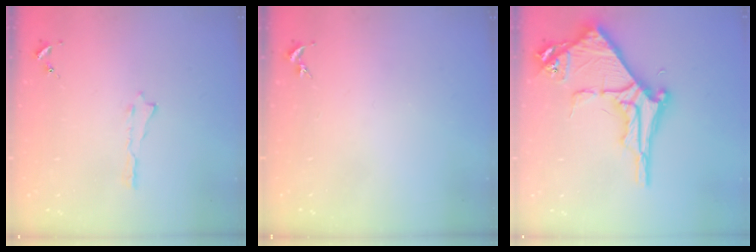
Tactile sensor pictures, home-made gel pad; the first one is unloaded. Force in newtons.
{"total": 0.0}
{"total": 8.7, "press": 8.7, "slide": 1.0}